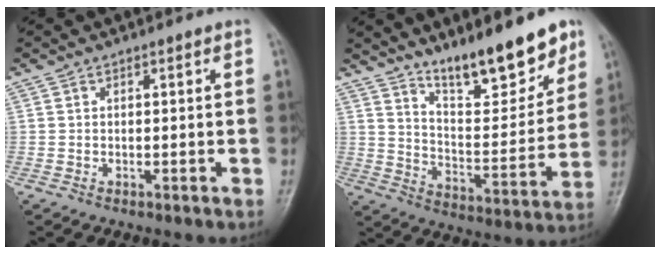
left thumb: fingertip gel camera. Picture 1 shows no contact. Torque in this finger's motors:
{"motor_torque": [0.74, 0.31, 1.27, -1.49, 0.17]}